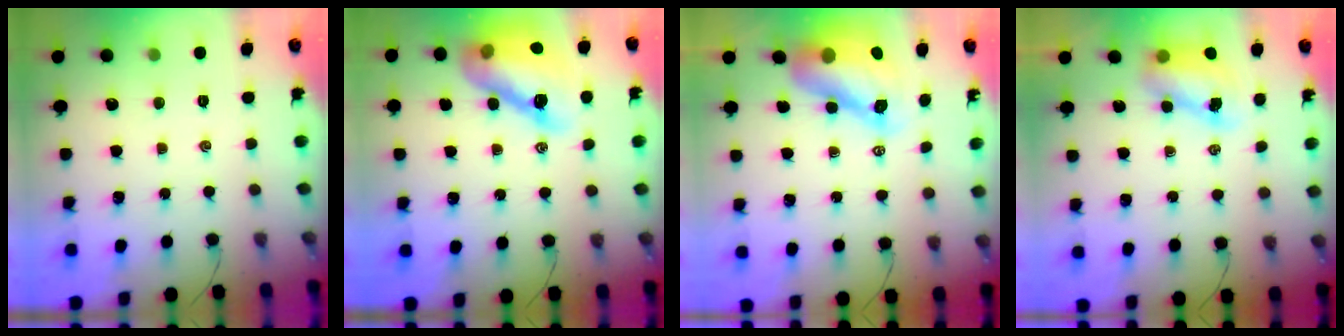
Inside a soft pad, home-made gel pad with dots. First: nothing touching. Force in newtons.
{"total": 16.2, "press": 15.6, "slide": 4.6}
{"total": 14.2, "press": 13.7, "slide": 3.9}
{"total": 7.2, "press": 7.1, "slide": 1.3}